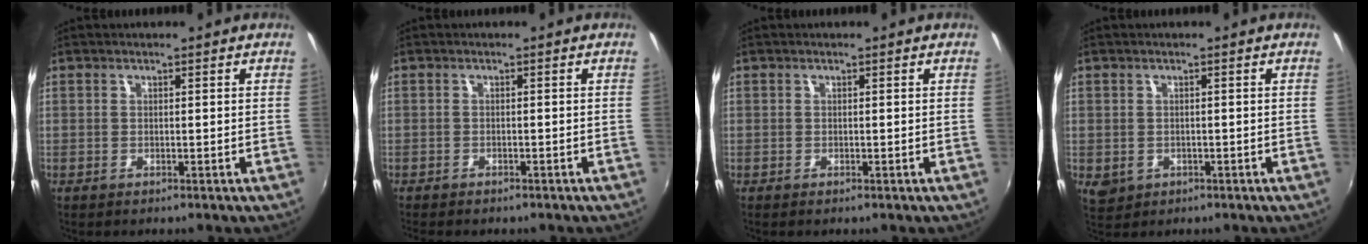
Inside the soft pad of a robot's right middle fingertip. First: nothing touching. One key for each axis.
{"total": 2.8, "fx": -2.4, "fy": 0.9, "fz": 1.1, "tx": -0.028, "ty": -0.015, "tz": -0.037}
{"total": 0.0}
{"total": 3.1, "fx": -0.6, "fy": 2.7, "fz": 1.4, "tx": -0.026, "ty": -0.005, "tz": -0.004}